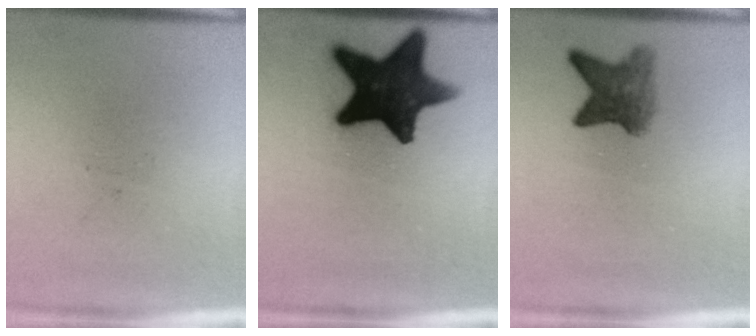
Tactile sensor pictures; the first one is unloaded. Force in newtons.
{"total": 15.9}
{"total": 5.1}